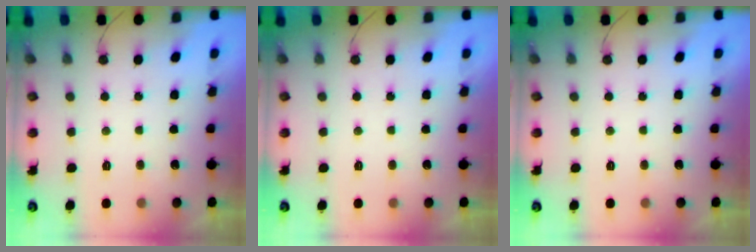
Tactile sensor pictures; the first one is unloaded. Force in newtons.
{"total": 0.0}
{"total": 0.0}